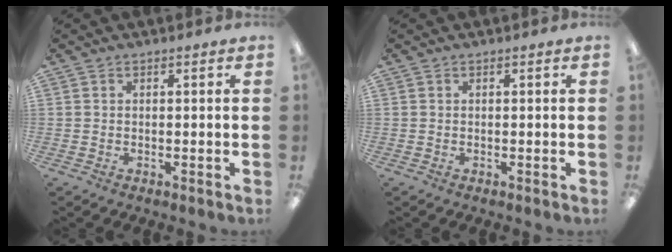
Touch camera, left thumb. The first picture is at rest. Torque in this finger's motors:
{"motor_torque": [0.00, 0.00, 0.13, -0.12, 0.00]}